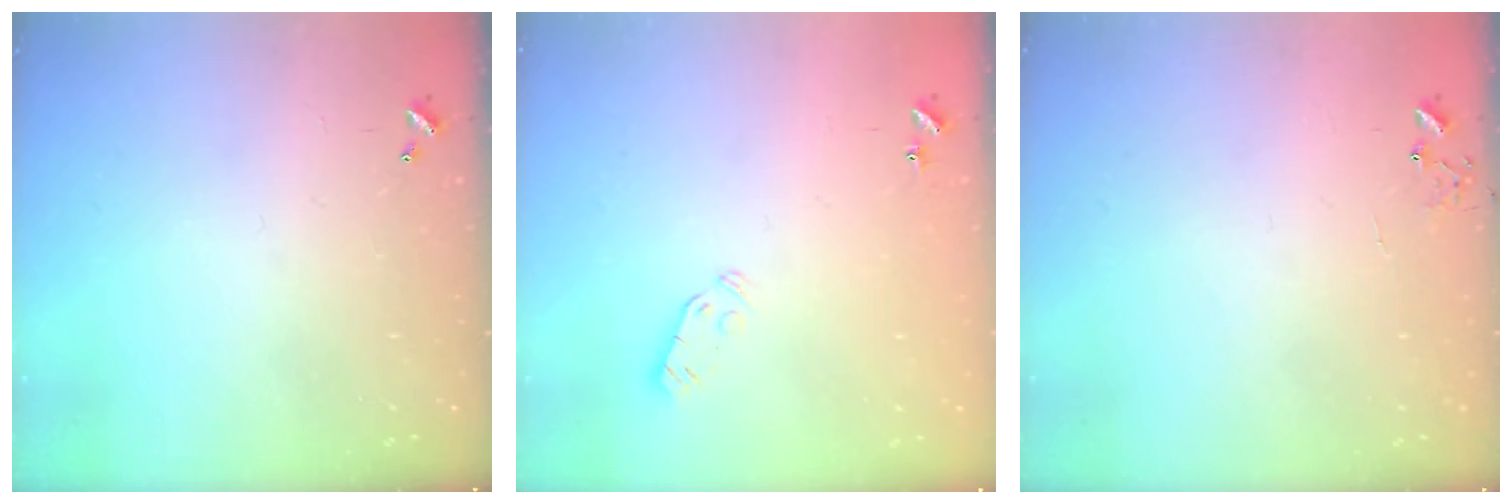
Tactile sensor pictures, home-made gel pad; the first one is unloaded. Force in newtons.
{"total": 3.5, "press": 3.5, "slide": 0.4}
{"total": 6.5, "press": 6.5, "slide": 0.5}